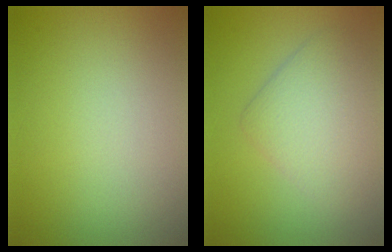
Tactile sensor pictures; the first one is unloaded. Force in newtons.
{"total": 4.3, "press": 4.3, "slide": 0.2}